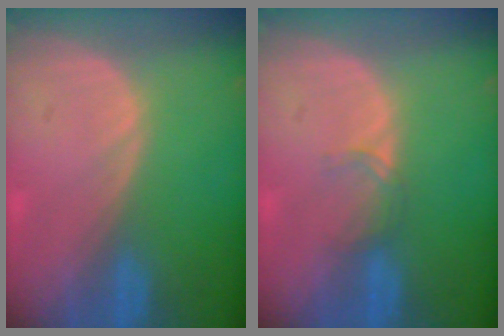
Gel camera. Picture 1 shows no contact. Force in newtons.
{"total": 1.5, "press": 1.5, "slide": 0.2}